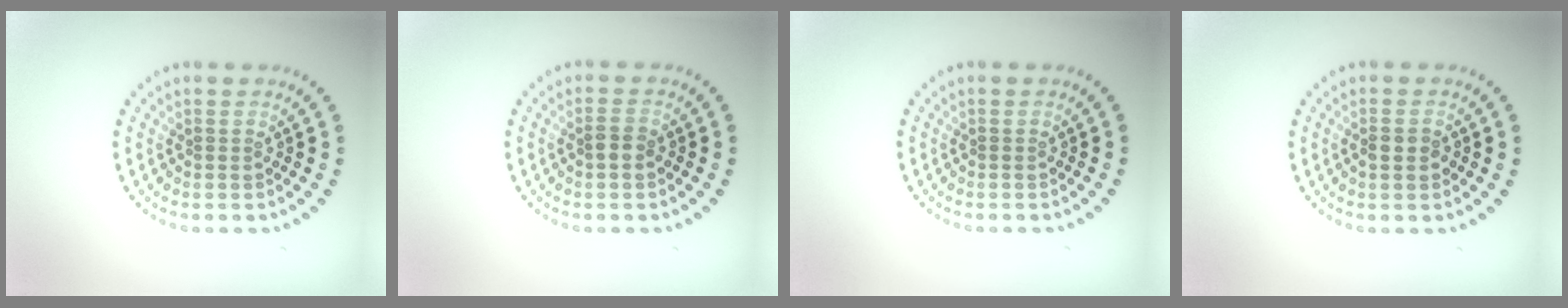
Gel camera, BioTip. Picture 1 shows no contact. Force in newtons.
{"total": 1.3, "press": 1.3, "slide": 0.3}
{"total": 0.0}
{"total": 1.6, "press": 1.6, "slide": 0.4}